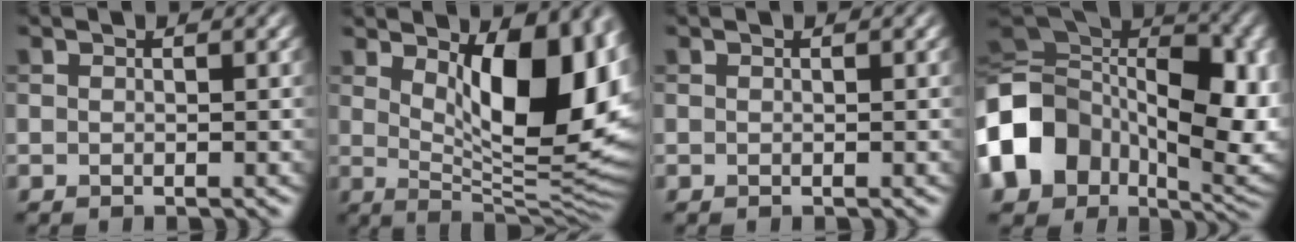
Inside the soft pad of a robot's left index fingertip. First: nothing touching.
{"total": 13.1, "force": [3.5, 5.4, 11.4], "torque": [-0.139, -0.009, 0.057]}
{"total": 0.0}
{"total": 17.2, "force": [-0.6, 12.5, 11.8], "torque": [-0.241, -0.004, 0.000]}